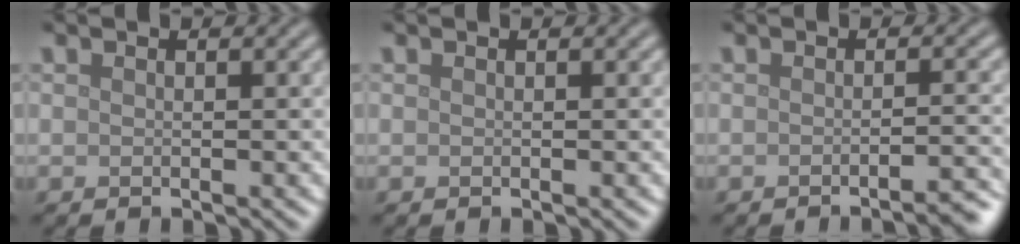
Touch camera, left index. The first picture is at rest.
{"total": 0.0}
{"total": 2.6, "force": [-1.8, 0.5, 1.8], "torque": [-0.013, 0.003, -0.032]}